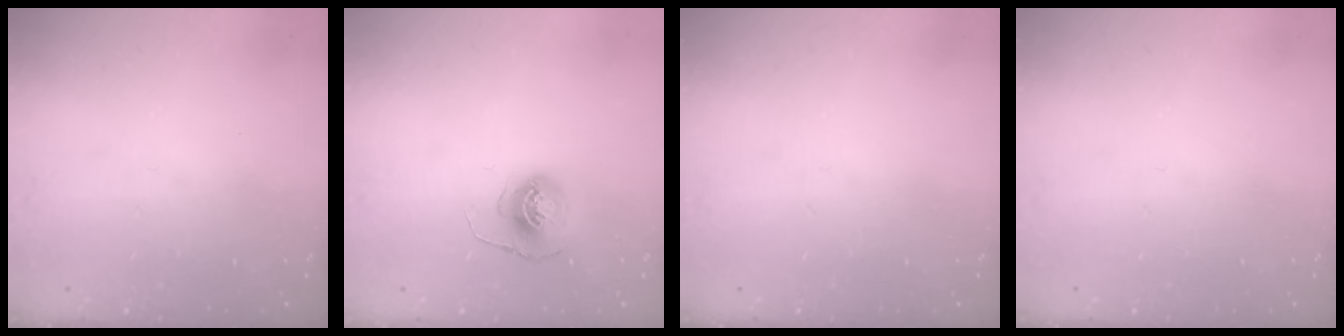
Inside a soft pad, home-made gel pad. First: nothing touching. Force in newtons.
{"total": 6.0, "press": 6.0, "slide": 0.3}
{"total": 0.0}
{"total": 0.0}